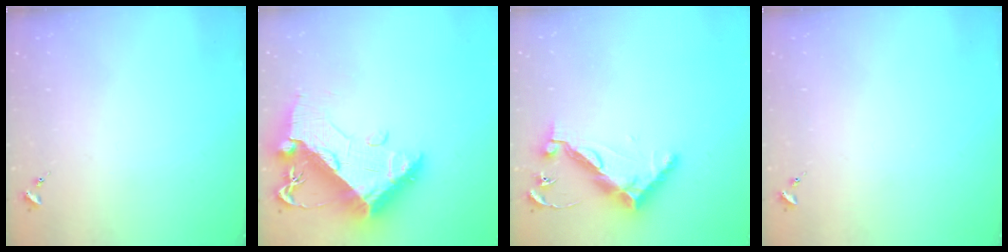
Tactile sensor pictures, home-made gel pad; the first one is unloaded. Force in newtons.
{"total": 19.4, "press": 19.3, "slide": 2.1}
{"total": 12.7, "press": 12.7, "slide": 0.5}
{"total": 0.0}